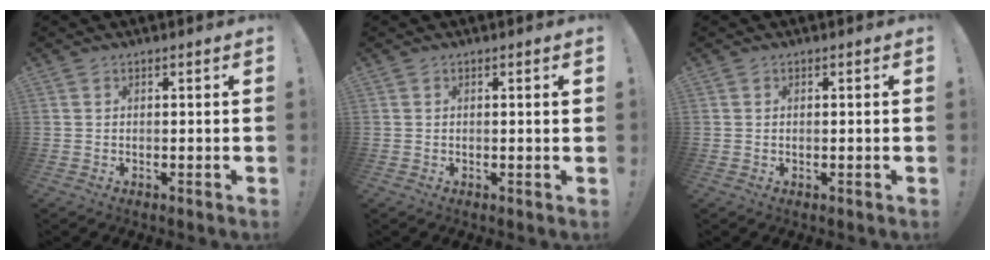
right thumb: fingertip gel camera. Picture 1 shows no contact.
{"total": 1.1, "force": [0.4, -0.1, 1.0], "torque": [-0.013, -0.002, 0.004]}
{"total": 0.0}